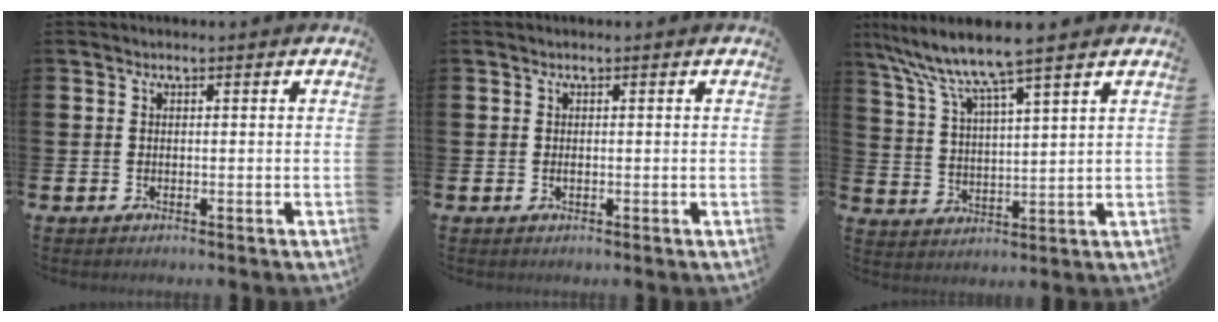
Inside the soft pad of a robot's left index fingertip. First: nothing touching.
{"total": 0.5, "force": [-0.1, 0.3, 0.5], "torque": [-0.015, 0.002, 0.000]}
{"total": 8.3, "force": [7.2, 0.3, 4.1], "torque": [-0.106, -0.033, 0.126]}